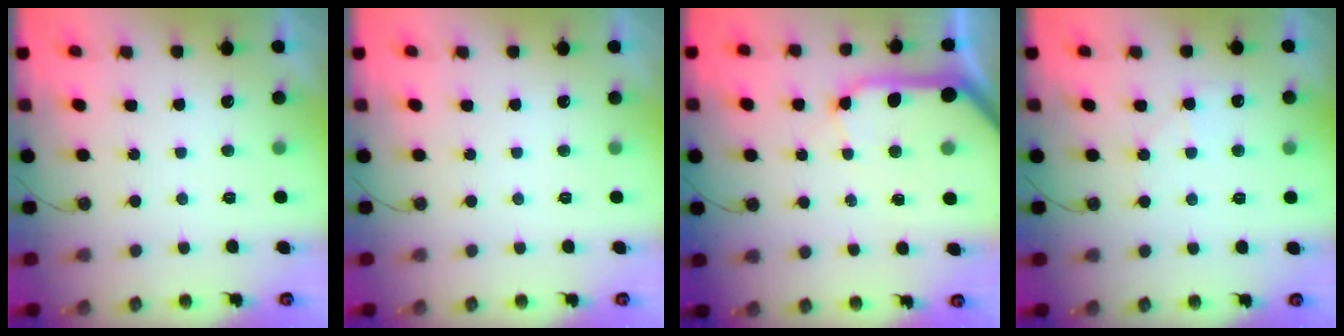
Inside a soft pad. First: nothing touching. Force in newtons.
{"total": 0.0}
{"total": 14.9, "press": 14.7, "slide": 1.9}
{"total": 4.8, "press": 4.7, "slide": 0.7}